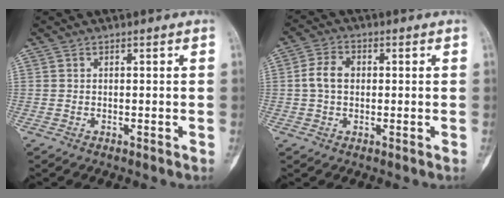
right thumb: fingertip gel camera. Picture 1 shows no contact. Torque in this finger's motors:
{"motor_torque": [-0.22, 0.12, 0.53, -0.09, 0.19]}